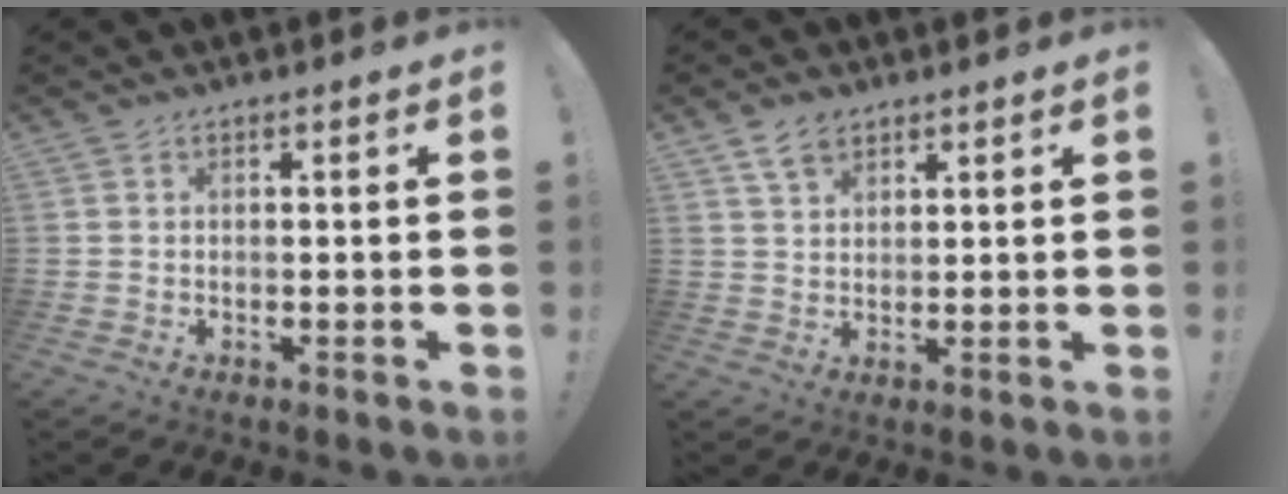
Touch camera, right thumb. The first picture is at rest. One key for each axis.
{"total": 5.2, "fx": 3.7, "fy": 3.1, "fz": 2.1, "tx": -0.030, "ty": -0.014, "tz": 0.068}